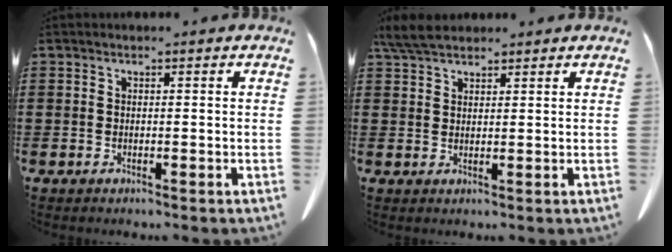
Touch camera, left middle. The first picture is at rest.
{"total": 4.3, "force": [3.6, 1.2, 2.1], "torque": [-0.051, -0.002, 0.069]}